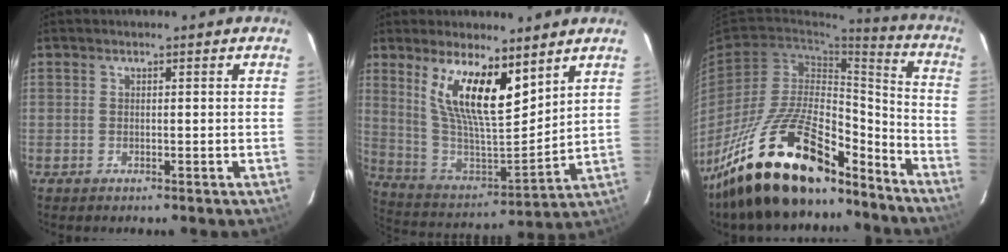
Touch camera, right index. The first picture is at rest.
{"total": 16.3, "force": [9.5, 5.0, 12.4], "torque": [-0.232, -0.003, 0.188]}
{"total": 26.5, "force": [-19.6, 9.4, 15.2], "torque": [-0.279, -0.003, -0.320]}